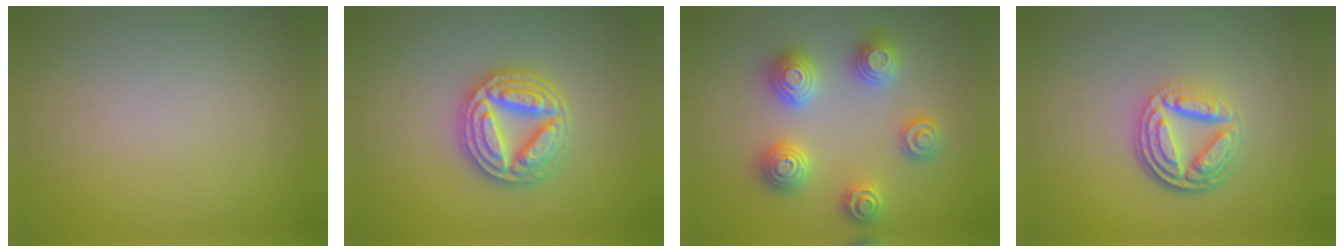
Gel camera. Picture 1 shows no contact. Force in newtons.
{"total": 5.0, "press": 4.9, "slide": 0.9}
{"total": 4.8, "press": 4.7, "slide": 0.8}
{"total": 5.3, "press": 3.7, "slide": 3.8}